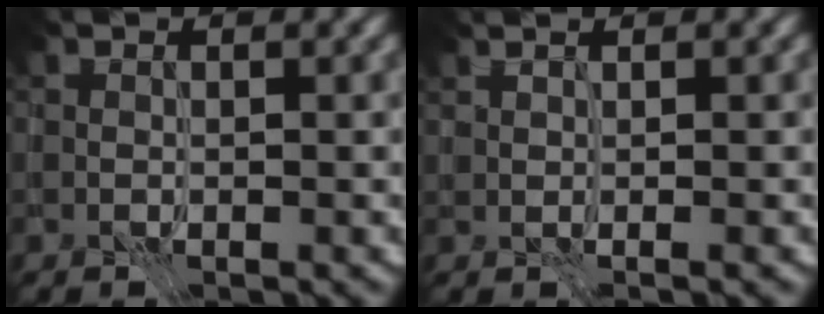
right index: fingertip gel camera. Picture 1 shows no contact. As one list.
[{"total": 2.1, "force": [1.3, 0.6, 1.6], "torque": [-0.014, 0.011, 0.002]}]